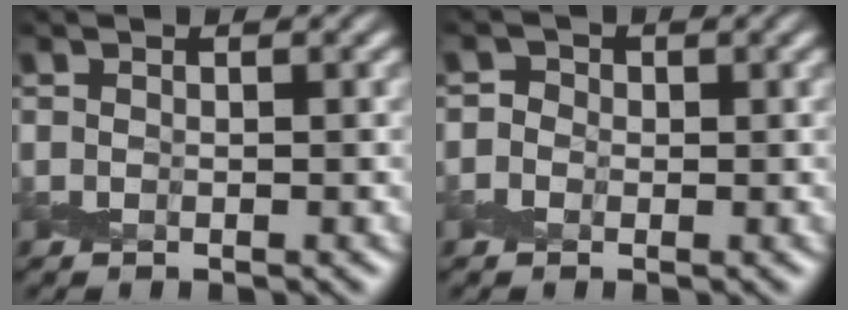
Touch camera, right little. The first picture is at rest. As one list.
[{"total": 1.6, "force": [-0.3, 1.5, 0.4], "torque": [0.003, 0.005, -0.014]}]